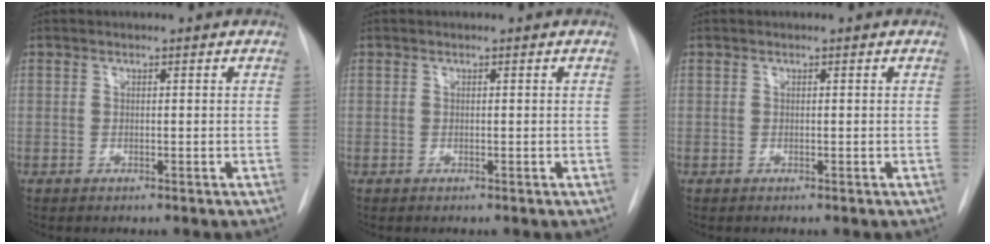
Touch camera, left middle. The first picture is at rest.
{"total": 0.0}
{"total": 0.0}